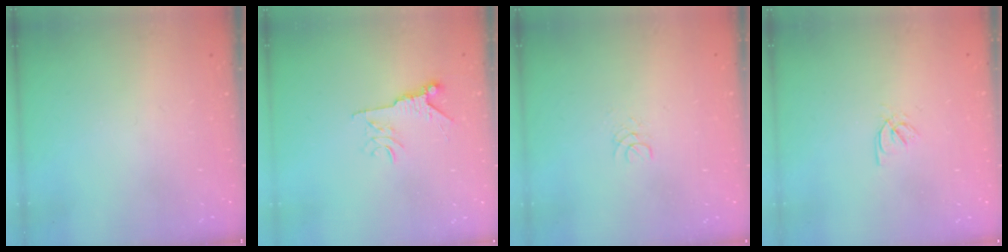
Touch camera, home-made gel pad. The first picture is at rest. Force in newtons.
{"total": 6.3, "press": 6.2, "slide": 0.9}
{"total": 1.3, "press": 1.3, "slide": 0.1}
{"total": 2.3, "press": 2.2, "slide": 0.3}